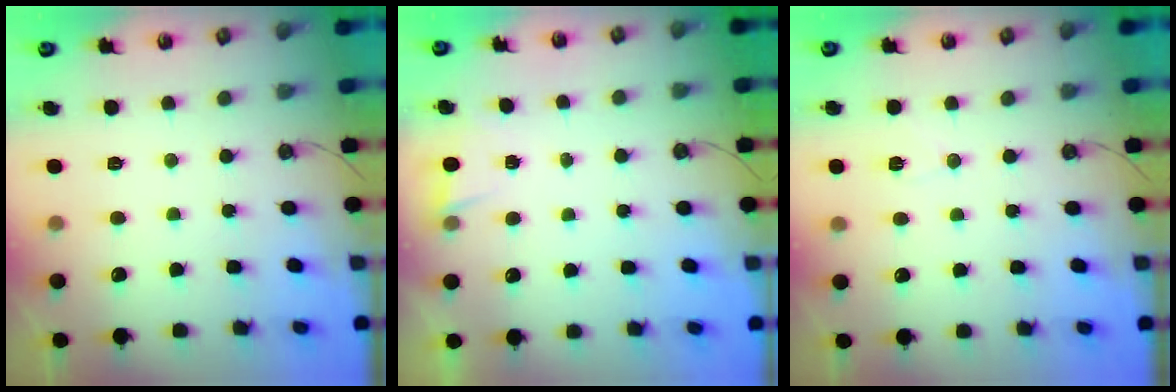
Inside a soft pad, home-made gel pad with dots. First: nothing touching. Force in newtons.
{"total": 1.5, "press": 0.9, "slide": 1.2}
{"total": 6.0, "press": 6.0, "slide": 1.0}